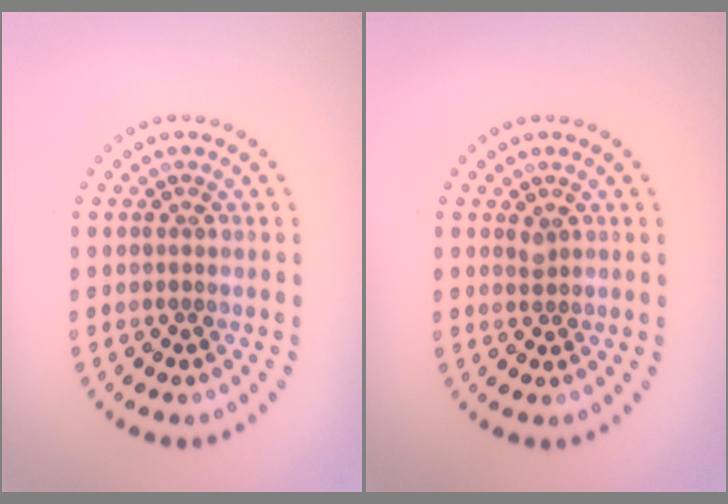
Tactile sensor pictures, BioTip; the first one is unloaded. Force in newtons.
{"total": 0.7, "press": 0.5, "slide": 0.5}